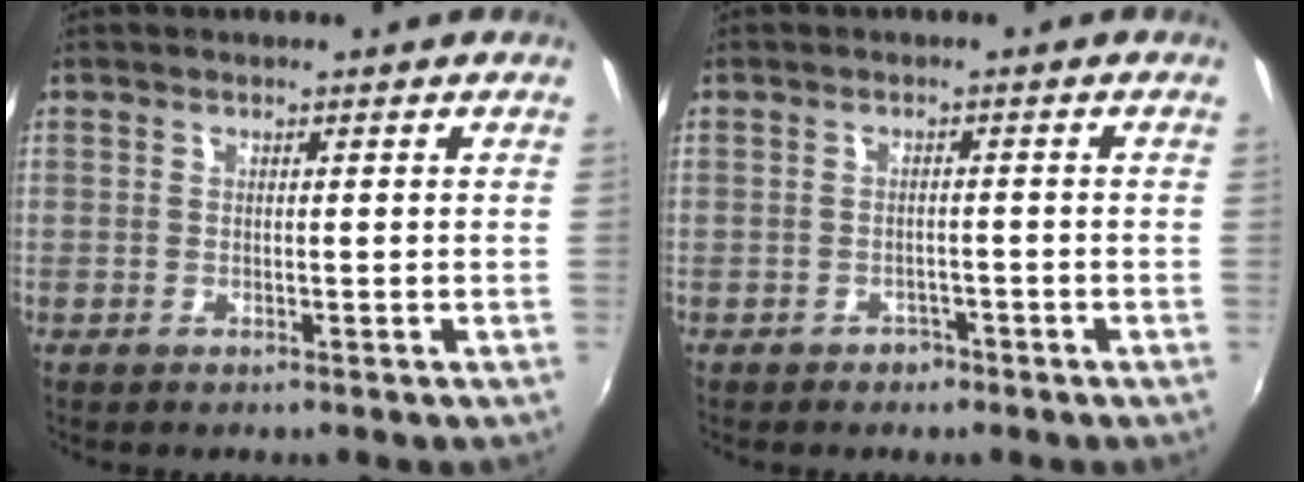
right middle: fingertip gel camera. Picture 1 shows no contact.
{"total": 2.4, "force": [-1.7, 1.7, 0.3], "torque": [-0.010, -0.001, -0.025]}